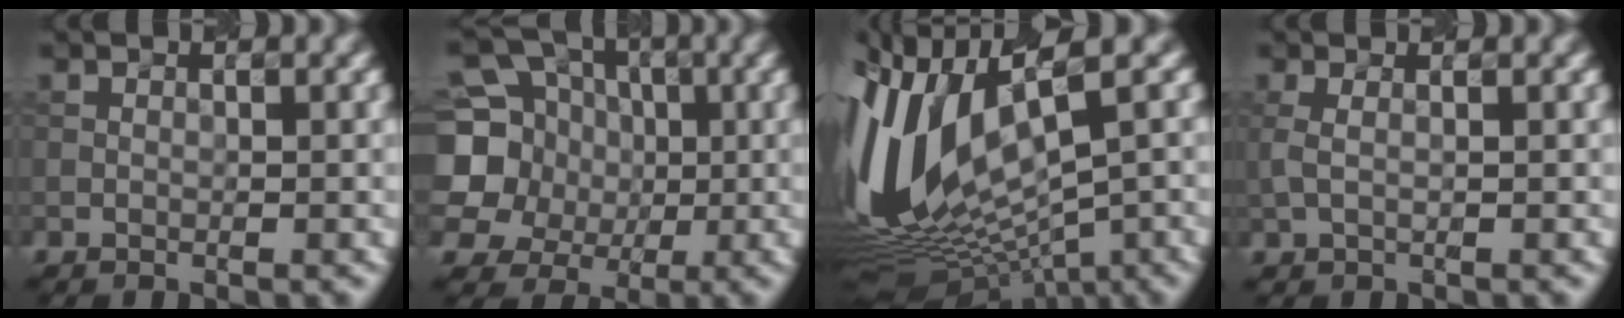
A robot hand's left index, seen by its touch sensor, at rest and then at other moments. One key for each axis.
{"total": 10.7, "fx": 1.1, "fy": 9.6, "fz": 4.7, "tx": -0.125, "ty": 0.025, "tz": -0.002}
{"total": 13.5, "fx": -0.2, "fy": 6.5, "fz": 11.9, "tx": -0.259, "ty": -0.004, "tz": 0.030}
{"total": 1.0, "fx": 0.1, "fy": 0.4, "fz": 0.9, "tx": -0.019, "ty": -0.003, "tz": 0.007}